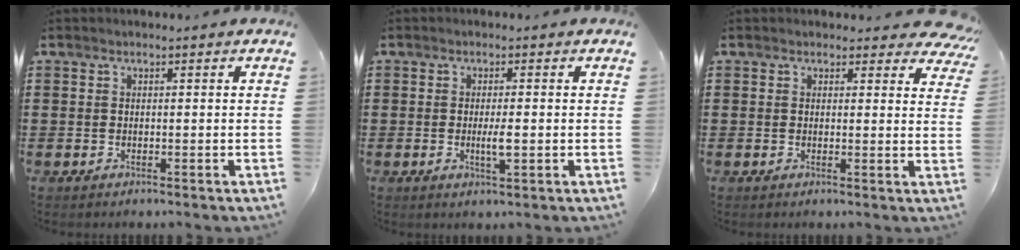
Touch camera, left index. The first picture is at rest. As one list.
[{"total": 2.8, "force": [-0.2, 0.5, 2.7], "torque": [-0.057, -0.006, -0.006]}, {"total": 2.7, "force": [2.2, 1.0, 1.0], "torque": [-0.012, -0.008, 0.038]}]